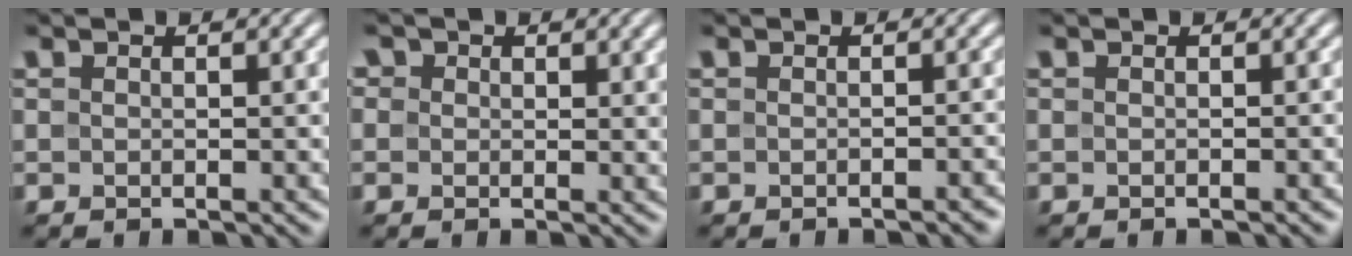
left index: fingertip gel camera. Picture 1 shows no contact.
{"total": 2.7, "force": [1.2, 2.2, 1.0], "torque": [-0.014, 0.003, 0.000]}
{"total": 1.3, "force": [-1.1, 0.2, 0.7], "torque": [-0.001, 0.004, -0.012]}
{"total": 0.6, "force": [-0.5, 0.0, 0.3], "torque": [-0.003, 0.001, -0.006]}